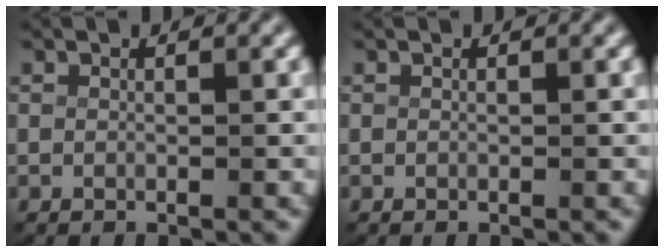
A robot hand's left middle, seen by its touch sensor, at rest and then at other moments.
{"total": 0.0}